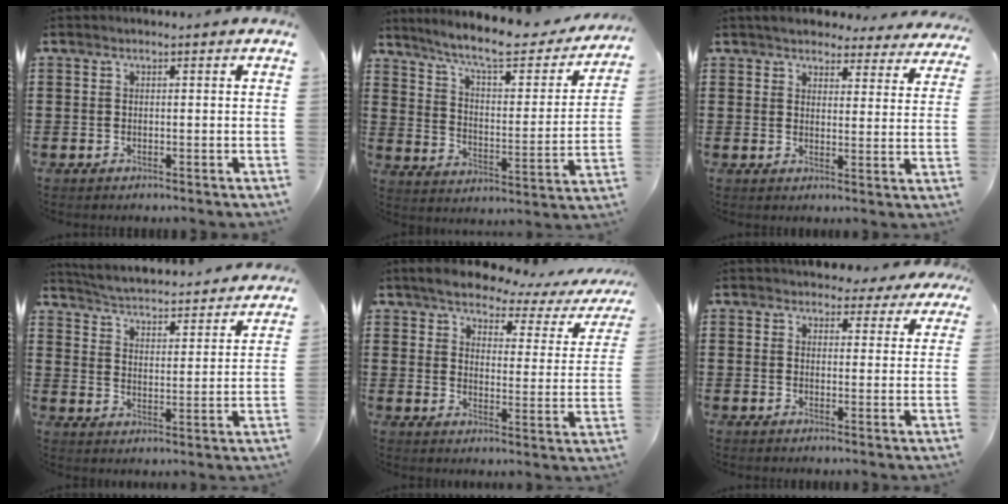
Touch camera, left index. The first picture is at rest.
{"total": 9.4, "force": [7.7, 1.1, 5.3], "torque": [-0.124, -0.046, 0.127]}
{"total": 3.8, "force": [3.7, 0.6, 0.5], "torque": [-0.028, -0.016, 0.065]}
{"total": 3.2, "force": [3.2, -0.4, 0.3], "torque": [-0.029, -0.035, 0.045]}
{"total": 4.4, "force": [4.0, 0.9, 1.7], "torque": [-0.050, -0.023, 0.062]}
{"total": 3.4, "force": [3.1, 1.4, 0.5], "torque": [-0.015, -0.004, 0.056]}